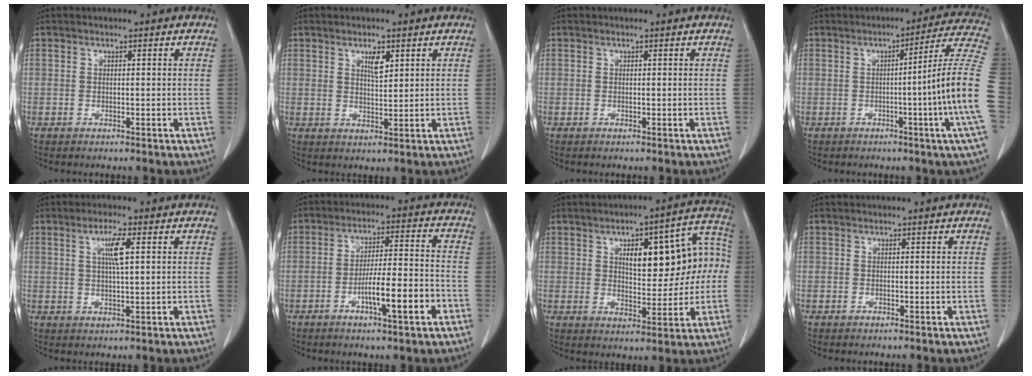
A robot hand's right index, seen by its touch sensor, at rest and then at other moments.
{"total": 2.9, "force": [1.6, 0.9, 2.3], "torque": [-0.043, -0.002, 0.030]}
{"total": 0.0}
{"total": 13.8, "force": [-2.3, -3.3, 13.2], "torque": [-0.156, -0.007, -0.040]}
{"total": 4.3, "force": [1.3, 0.2, 4.1], "torque": [-0.076, 0.000, 0.024]}
{"total": 9.2, "force": [-3.9, 0.7, 8.3], "torque": [-0.133, 0.007, -0.059]}
{"total": 14.2, "force": [1.9, 5.5, 12.9], "torque": [-0.160, 0.043, 0.032]}
{"total": 0.0}